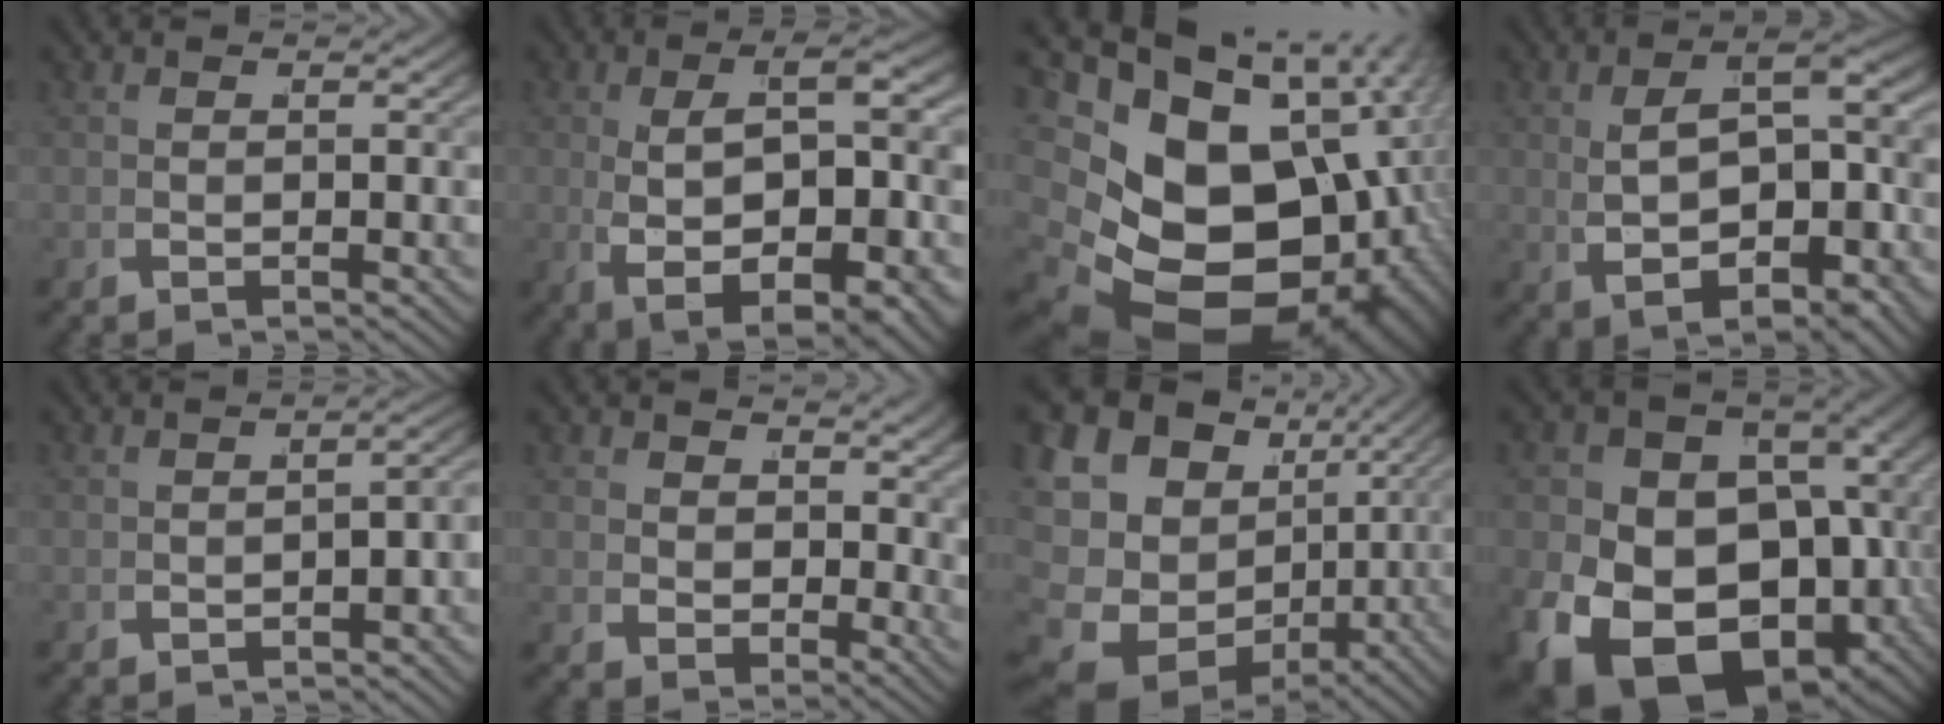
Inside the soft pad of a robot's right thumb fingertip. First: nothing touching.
{"total": 13.0, "force": [-1.7, 7.2, 10.7], "torque": [-0.220, -0.047, 0.011]}
{"total": 22.7, "force": [-3.0, 15.2, 16.5], "torque": [-0.305, -0.079, -0.011]}
{"total": 10.0, "force": [-0.3, 5.2, 8.5], "torque": [-0.135, -0.012, 0.018]}
{"total": 2.5, "force": [-1.1, 1.2, 1.9], "torque": [-0.025, -0.006, -0.010]}
{"total": 4.3, "force": [2.7, 2.5, 2.3], "torque": [-0.025, -0.018, 0.056]}
{"total": 15.2, "force": [-1.7, 11.9, 9.4], "torque": [-0.195, -0.048, -0.009]}
{"total": 24.0, "force": [-4.2, 16.9, 16.5], "torque": [-0.296, -0.090, -0.033]}